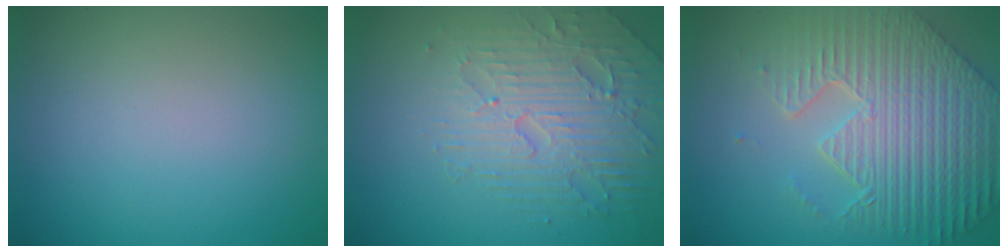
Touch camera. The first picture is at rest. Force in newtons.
{"total": 4.2, "press": 4.1, "slide": 0.7}
{"total": 9.3, "press": 6.6, "slide": 6.5}